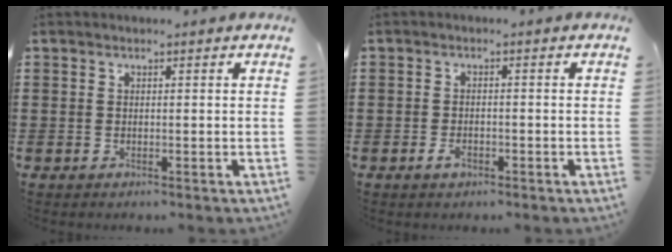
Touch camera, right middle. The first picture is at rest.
{"total": 1.8, "force": [-1.0, 0.8, 1.3], "torque": [-0.033, -0.004, -0.022]}